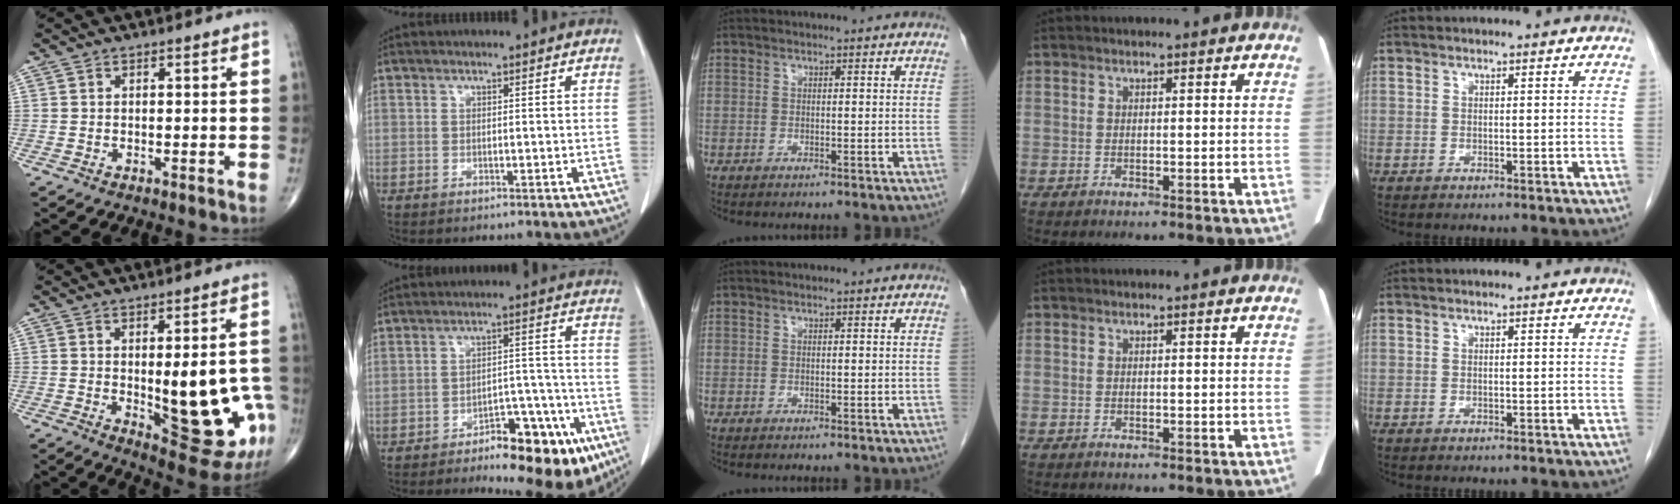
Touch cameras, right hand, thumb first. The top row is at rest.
{"thumb": {"total": 17.5, "force": [-2.7, 6.8, 15.9], "torque": [-0.175, -0.012, -0.009]}, "index": {"total": 14.6, "force": [-9.0, 5.4, 10.1], "torque": [-0.097, 0.029, -0.122]}}